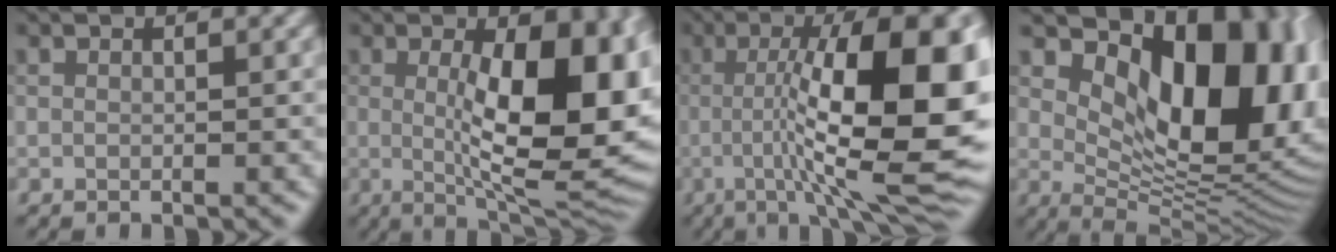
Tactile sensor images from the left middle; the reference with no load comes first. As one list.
[{"total": 12.8, "force": [0.8, 4.6, 11.9], "torque": [-0.156, -0.005, 0.015]}, {"total": 14.8, "force": [-0.8, 3.4, 14.4], "torque": [-0.207, 0.022, -0.014]}, {"total": 14.3, "force": [4.2, 7.8, 11.3], "torque": [-0.137, -0.007, 0.078]}]